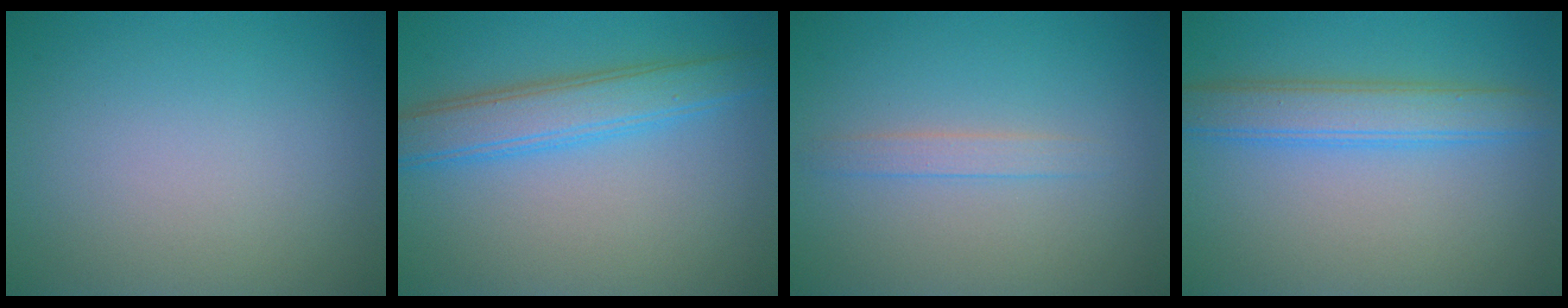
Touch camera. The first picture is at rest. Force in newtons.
{"total": 4.5, "press": 4.5, "slide": 0.1}
{"total": 1.3, "press": 1.3, "slide": 0.0}
{"total": 4.0, "press": 4.0, "slide": 0.1}